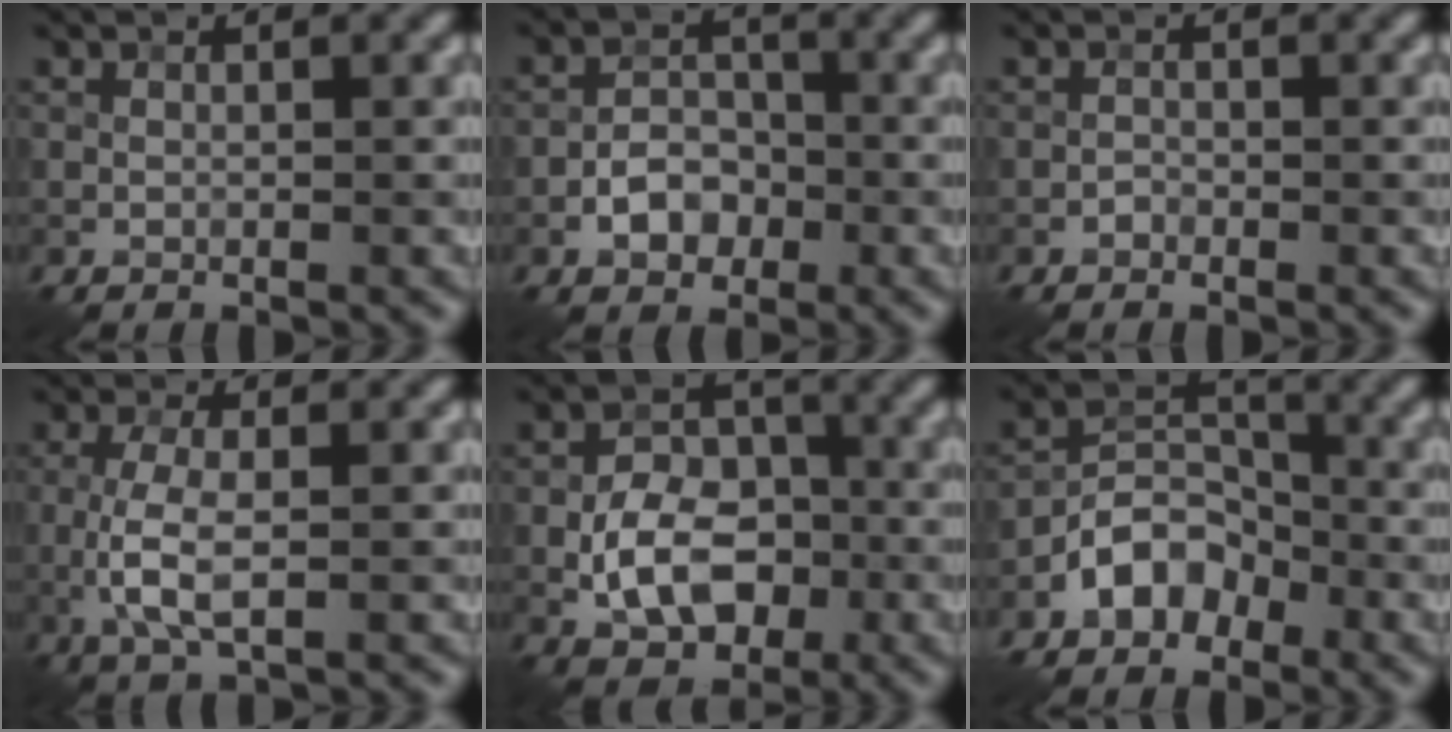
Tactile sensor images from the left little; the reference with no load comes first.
{"total": 3.3, "force": [-1.4, 2.4, 1.8], "torque": [-0.022, 0.005, -0.024]}
{"total": 0.6, "force": [-0.4, 0.4, 0.1], "torque": [0.002, 0.000, -0.009]}
{"total": 4.1, "force": [-0.6, 1.5, 3.8], "torque": [-0.089, -0.003, -0.015]}
{"total": 6.7, "force": [-1.8, 4.6, 4.6], "torque": [-0.076, 0.000, -0.031]}
{"total": 4.4, "force": [-2.5, 2.9, 2.1], "torque": [-0.026, 0.008, -0.053]}